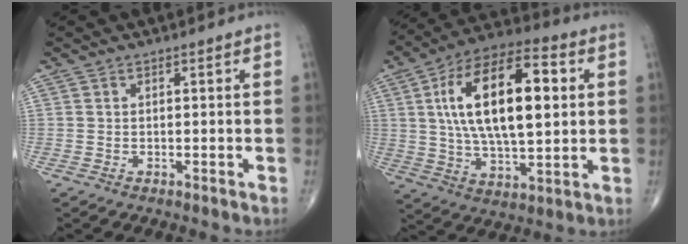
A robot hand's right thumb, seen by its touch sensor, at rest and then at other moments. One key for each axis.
{"total": 22.9, "fx": 4.4, "fy": 10.3, "fz": 20.0, "tx": -0.336, "ty": 0.008, "tz": 0.067}